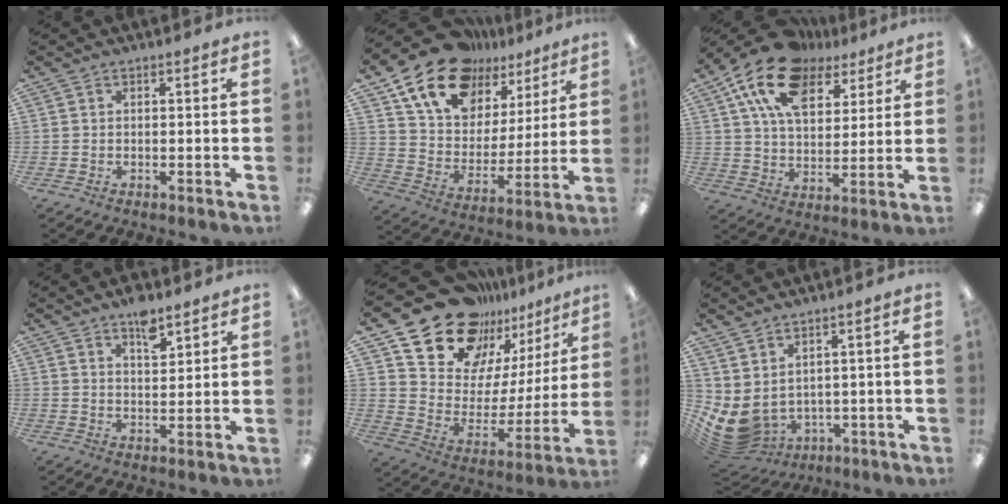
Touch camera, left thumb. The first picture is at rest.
{"total": 18.0, "force": [13.2, 10.2, 6.8], "torque": [-0.146, -0.080, 0.244]}
{"total": 17.7, "force": [10.8, 10.2, 9.7], "torque": [-0.188, -0.039, 0.198]}
{"total": 5.9, "force": [4.5, 2.5, 2.9], "torque": [-0.036, -0.027, 0.076]}
{"total": 19.6, "force": [16.2, 10.0, 4.6], "torque": [-0.100, -0.133, 0.295]}
{"total": 5.2, "force": [0.8, 4.1, 3.2], "torque": [-0.105, -0.030, 0.017]}